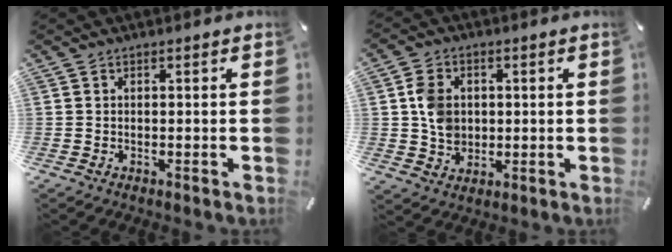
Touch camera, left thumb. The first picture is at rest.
{"total": 7.5, "force": [0.8, 6.5, 3.7], "torque": [-0.068, 0.005, 0.013]}